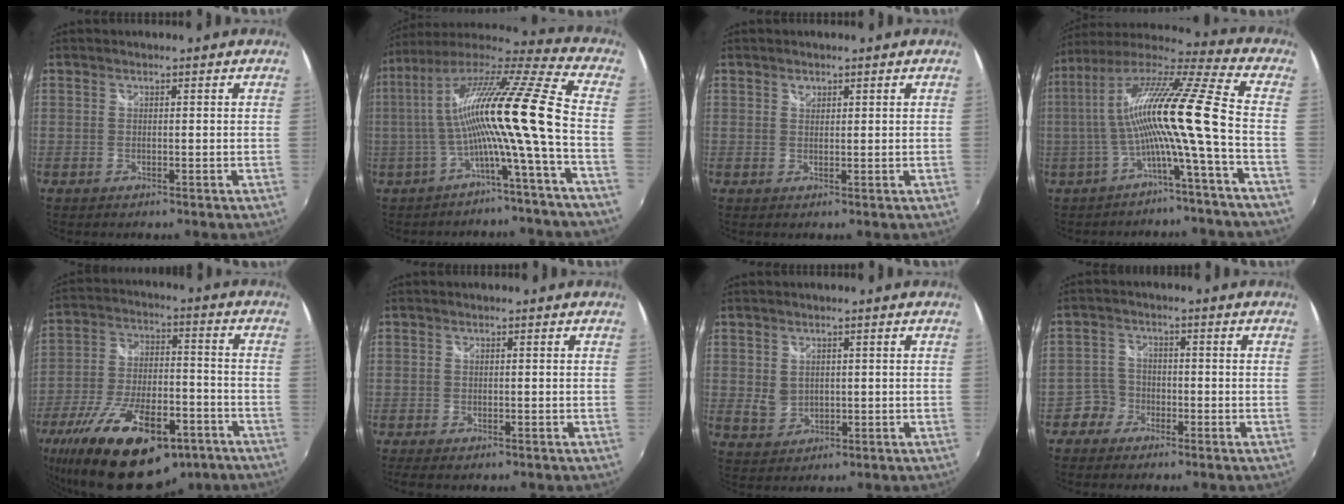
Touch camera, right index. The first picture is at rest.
{"total": 15.9, "force": [-2.1, -1.6, 15.7], "torque": [-0.261, -0.003, -0.043]}
{"total": 1.2, "force": [0.7, 0.8, 0.3], "torque": [-0.003, 0.002, 0.011]}
{"total": 14.0, "force": [-2.4, -1.7, 13.7], "torque": [-0.231, 0.001, -0.047]}
{"total": 24.7, "force": [-16.2, 10.3, 15.6], "torque": [-0.296, -0.027, -0.250]}
{"total": 2.8, "force": [-2.1, 1.0, 1.6], "torque": [-0.037, -0.013, -0.036]}
{"total": 3.8, "force": [0.4, 3.2, 1.9], "torque": [-0.031, -0.001, 0.013]}
{"total": 3.8, "force": [-2.4, 2.9, -0.4], "torque": [0.004, 0.015, -0.049]}